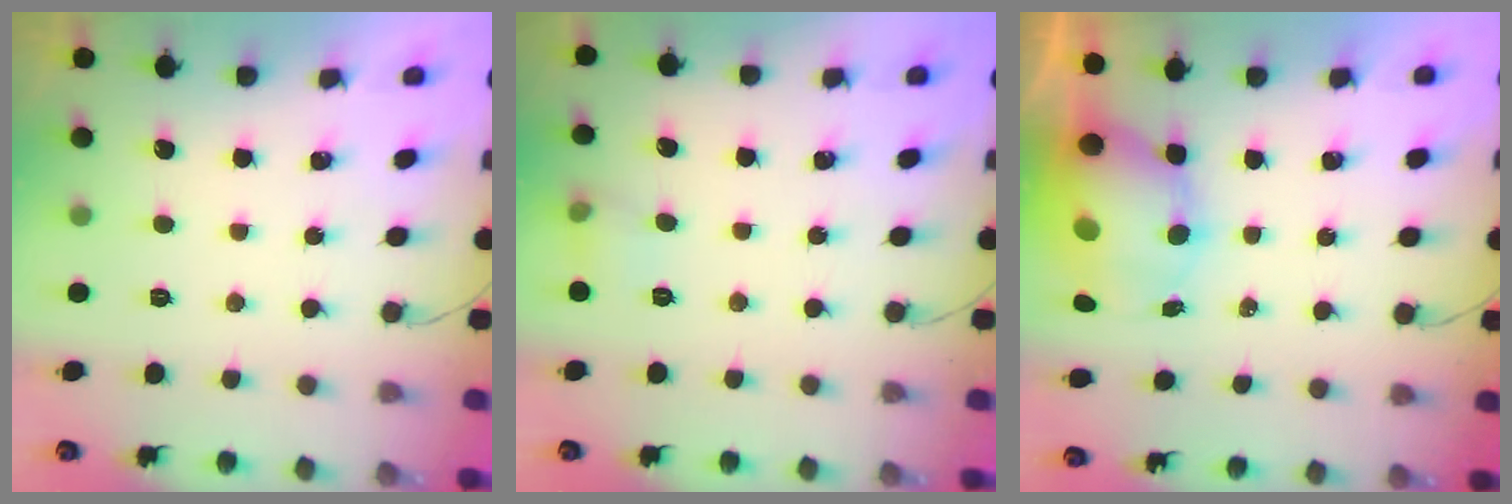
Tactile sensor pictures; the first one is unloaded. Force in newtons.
{"total": 6.5, "press": 6.3, "slide": 1.6}
{"total": 8.4, "press": 8.2, "slide": 2.0}